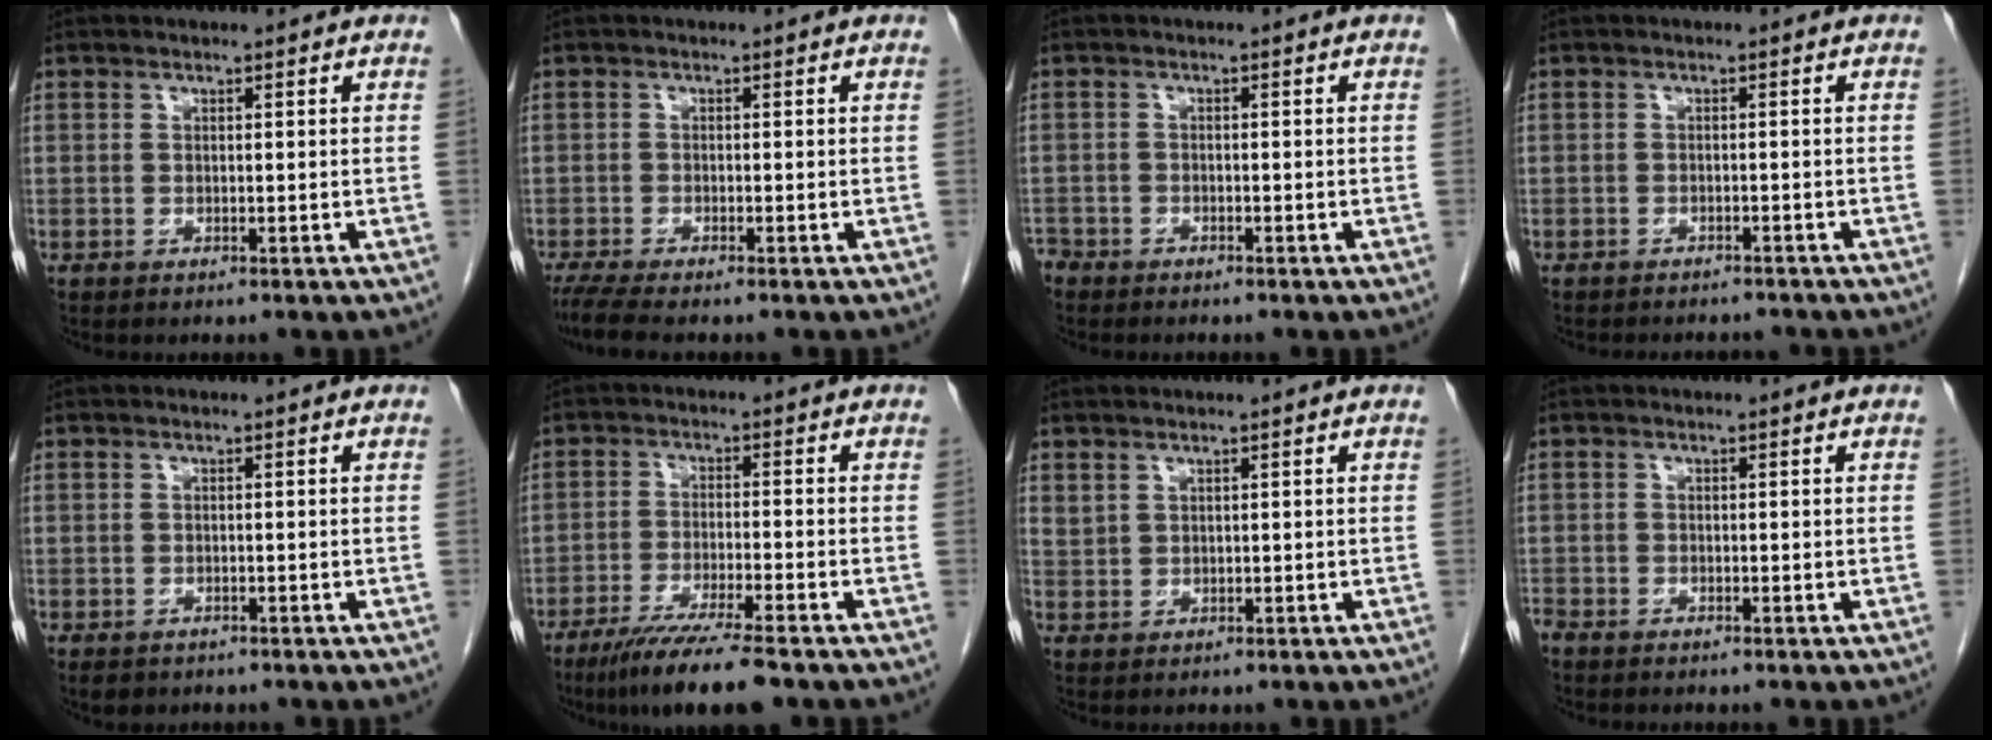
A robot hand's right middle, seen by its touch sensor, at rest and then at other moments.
{"total": 4.6, "force": [-3.8, 0.1, 2.6], "torque": [-0.050, -0.014, -0.066]}
{"total": 3.1, "force": [-2.7, 1.3, 0.5], "torque": [-0.008, -0.002, -0.046]}
{"total": 5.3, "force": [-4.9, 1.5, 1.2], "torque": [-0.015, -0.002, -0.060]}
{"total": 2.5, "force": [-1.9, 1.4, 0.9], "torque": [-0.015, -0.003, -0.022]}
{"total": 9.2, "force": [-6.8, -0.1, 6.2], "torque": [-0.105, -0.027, -0.116]}
{"total": 0.0}
{"total": 1.5, "force": [-1.4, 0.4, 0.4], "torque": [-0.012, -0.003, -0.024]}